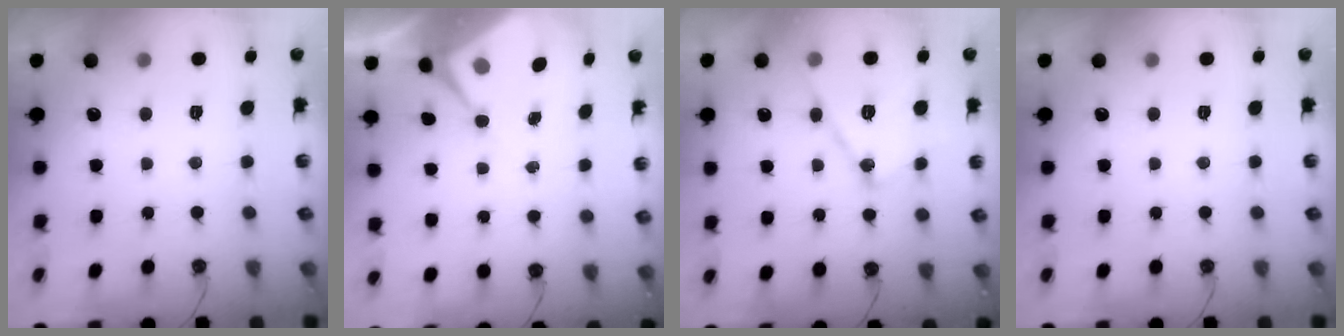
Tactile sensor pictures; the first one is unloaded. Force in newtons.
{"total": 6.3, "press": 6.3, "slide": 0.5}
{"total": 15.4, "press": 15.3, "slide": 1.2}
{"total": 0.0}